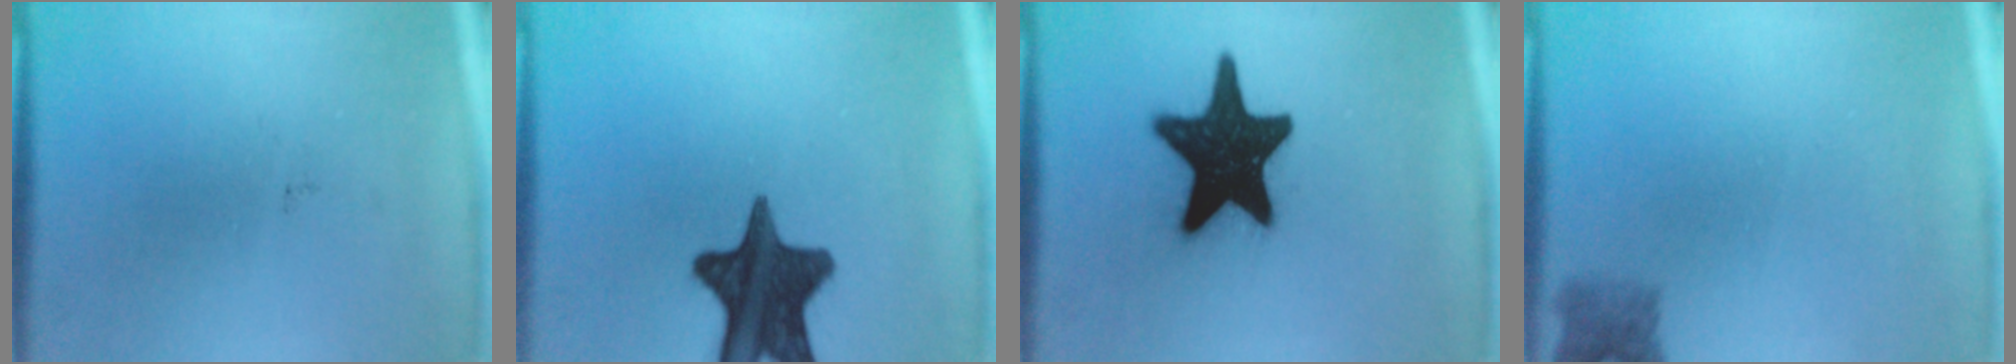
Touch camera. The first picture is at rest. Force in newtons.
{"total": 15.1}
{"total": 19.7}
{"total": 2.7}